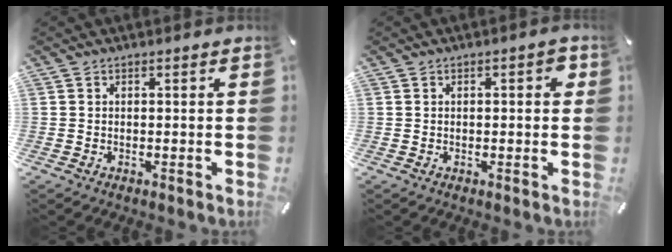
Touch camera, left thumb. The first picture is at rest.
{"total": 2.4, "force": [0.3, 1.1, 2.1], "torque": [-0.025, 0.003, -0.001]}